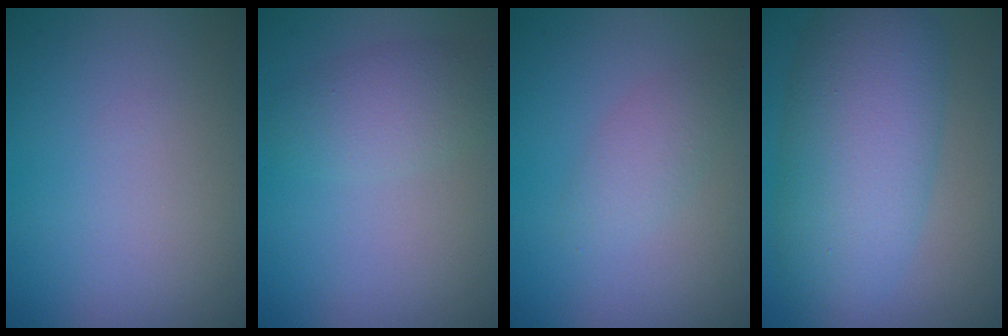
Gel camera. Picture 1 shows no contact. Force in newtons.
{"total": 2.9, "press": 2.9, "slide": 0.0}
{"total": 1.9, "press": 1.9, "slide": 0.2}
{"total": 8.7, "press": 8.7, "slide": 0.5}